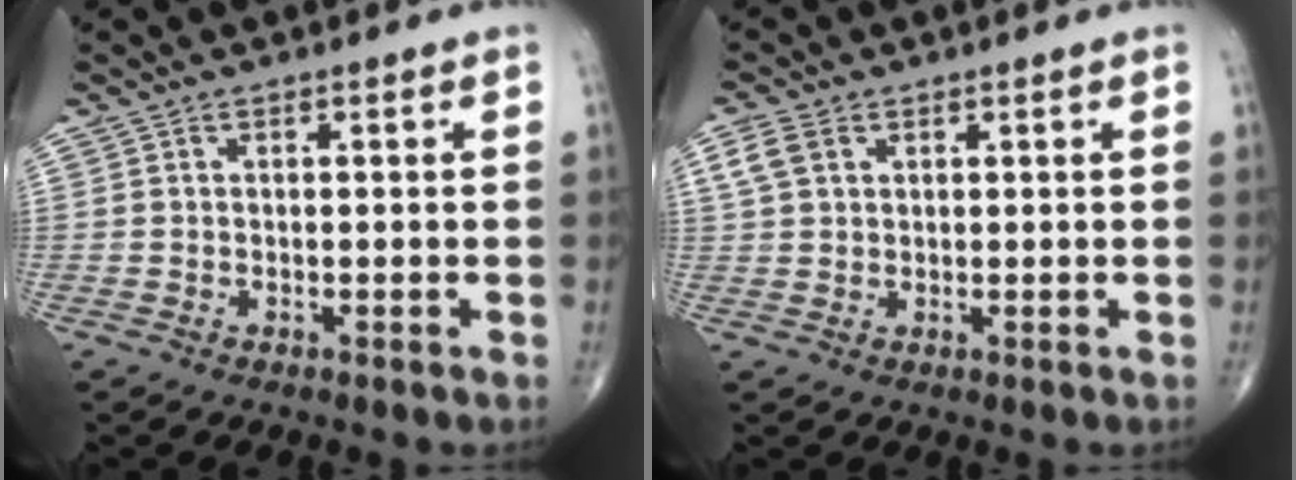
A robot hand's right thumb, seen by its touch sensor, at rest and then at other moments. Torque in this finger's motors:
{"motor_torque": [-0.20, 0.22, 0.13, 0.00, 0.02]}